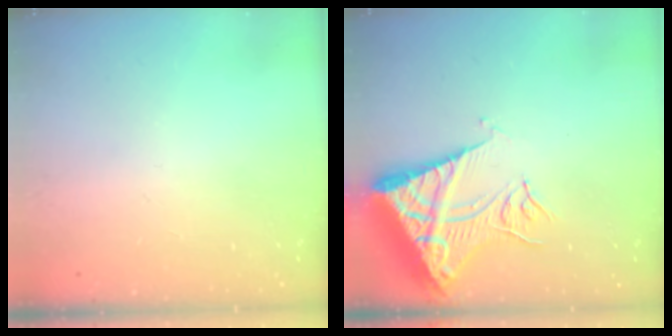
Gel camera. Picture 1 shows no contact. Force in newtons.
{"total": 14.5, "press": 14.4, "slide": 1.8}